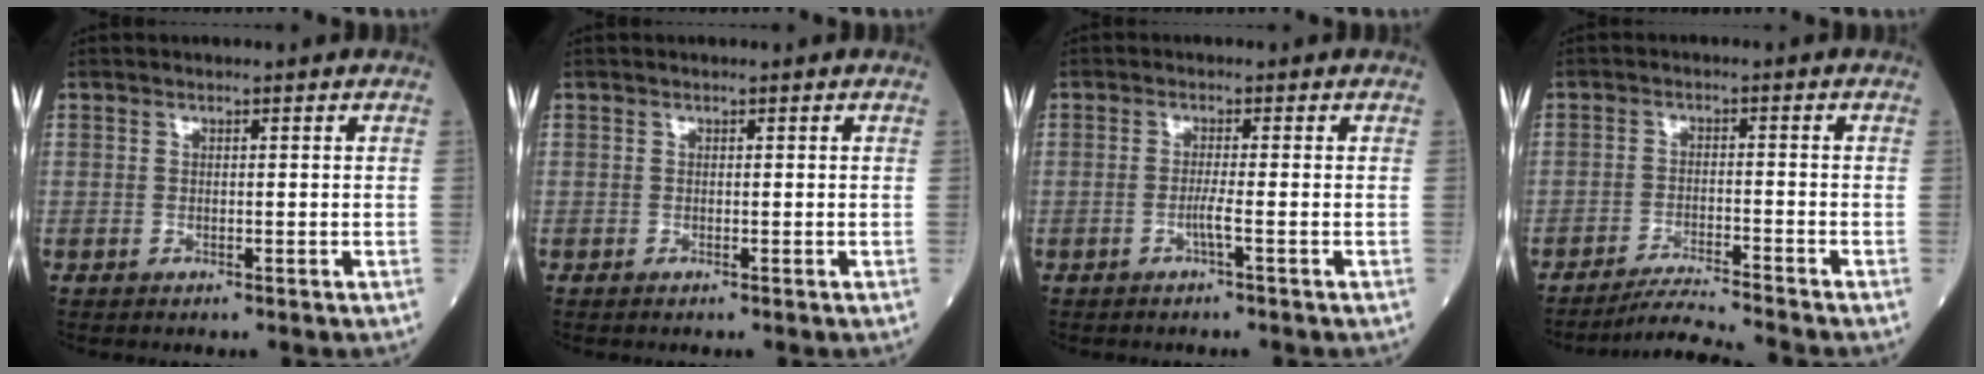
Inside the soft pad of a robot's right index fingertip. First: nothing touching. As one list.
[{"total": 0.0}, {"total": 1.6, "force": [-0.7, -0.5, 1.4], "torque": [-0.027, -0.001, -0.018]}, {"total": 5.9, "force": [-5.5, -2.1, 0.9], "torque": [-0.017, -0.017, -0.101]}]